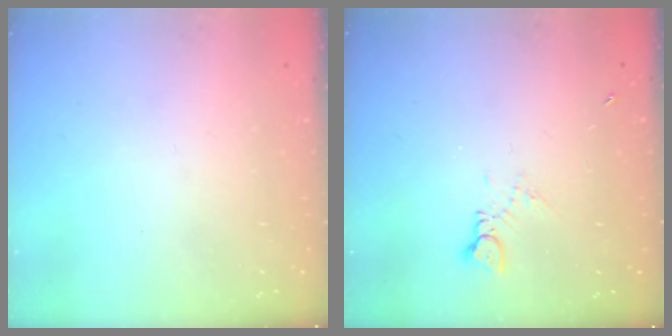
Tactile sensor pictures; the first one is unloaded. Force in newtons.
{"total": 3.0, "press": 2.9, "slide": 0.4}